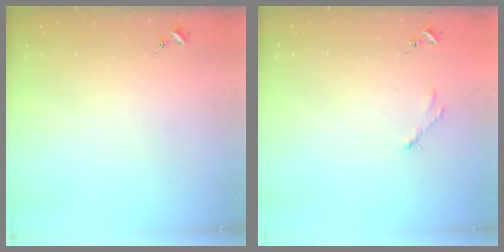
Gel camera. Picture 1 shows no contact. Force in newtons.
{"total": 2.5, "press": 2.5, "slide": 0.3}